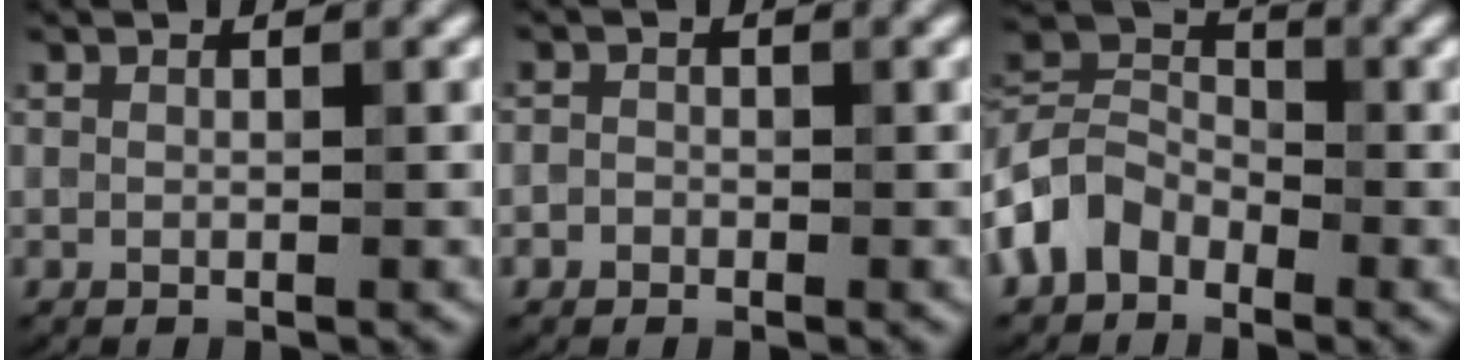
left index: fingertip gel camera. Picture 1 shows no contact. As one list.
[{"total": 1.0, "force": [-0.4, 0.9, 0.1], "torque": [0.007, -0.002, -0.011]}, {"total": 4.9, "force": [-2.7, 3.4, 2.1], "torque": [-0.042, 0.007, -0.073]}]